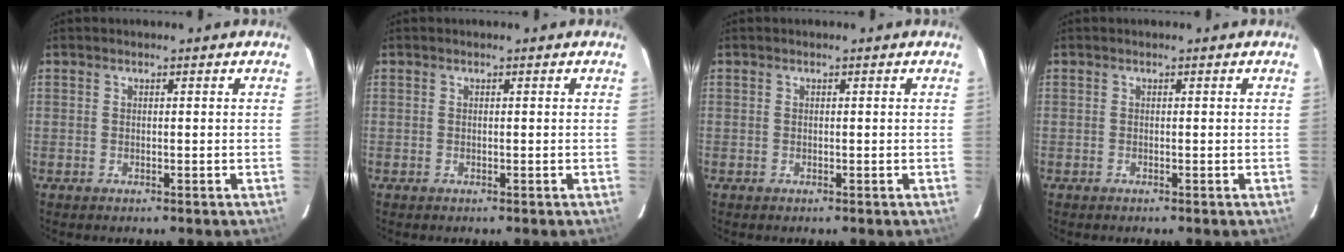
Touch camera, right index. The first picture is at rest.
{"total": 0.0}
{"total": 0.0}
{"total": 0.0}